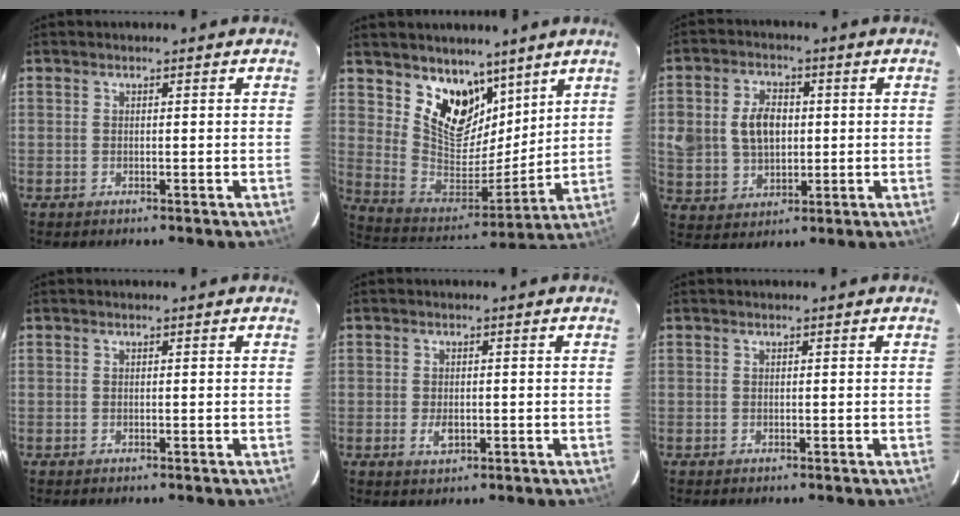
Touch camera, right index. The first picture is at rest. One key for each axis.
{"total": 14.5, "fx": 9.6, "fy": 8.5, "fz": 6.7, "tx": -0.134, "ty": -0.016, "tz": 0.186}
{"total": 9.7, "fx": 1.0, "fy": 7.0, "fz": 6.6, "tx": -0.137, "ty": 0.017, "tz": 0.029}
{"total": 0.0}
{"total": 2.7, "fx": -0.8, "fy": 1.6, "fz": 2.1, "tx": -0.037, "ty": -0.004, "tz": -0.011}
{"total": 0.0}